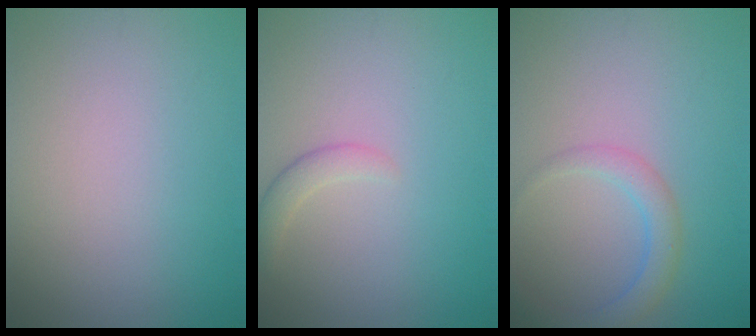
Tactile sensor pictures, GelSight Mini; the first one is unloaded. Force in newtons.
{"total": 1.4, "press": 1.4, "slide": 0.1}
{"total": 2.4, "press": 2.4, "slide": 0.1}